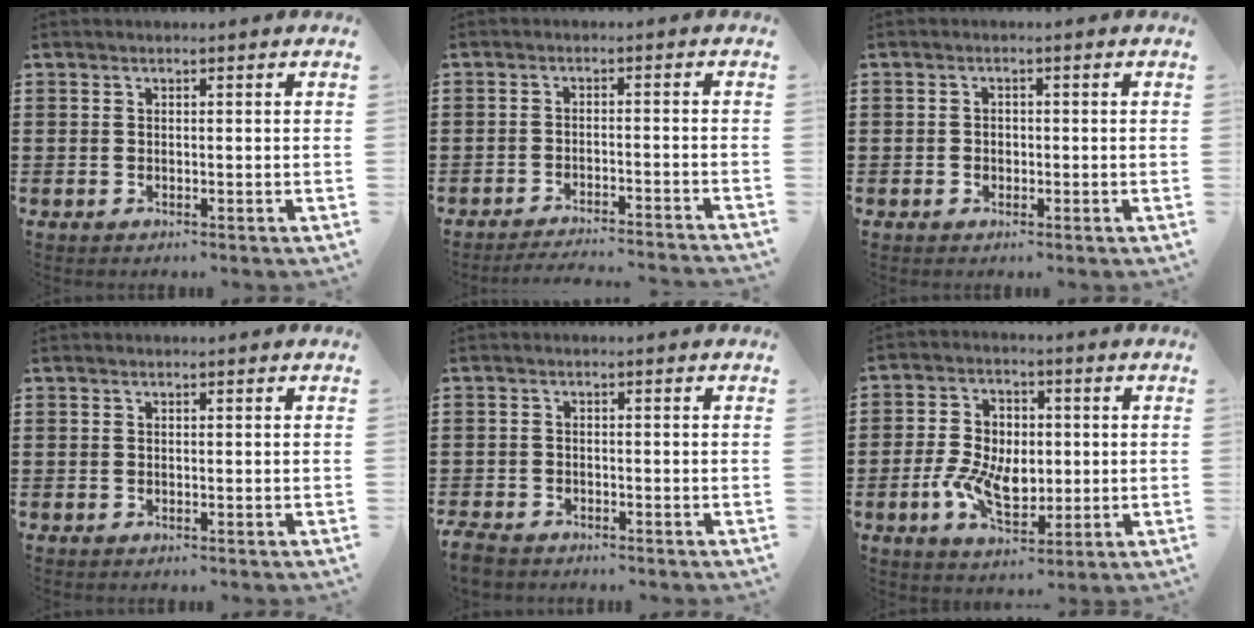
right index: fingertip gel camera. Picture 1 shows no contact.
{"total": 3.0, "force": [-2.9, -0.4, 0.6], "torque": [-0.014, -0.005, -0.060]}
{"total": 1.1, "force": [-0.3, 0.9, 0.6], "torque": [-0.015, 0.002, -0.006]}
{"total": 0.0}
{"total": 2.1, "force": [-2.0, 0.7, 0.3], "torque": [-0.015, 0.002, -0.045]}
{"total": 8.8, "force": [-1.2, 5.9, 6.4], "torque": [-0.144, 0.012, -0.024]}